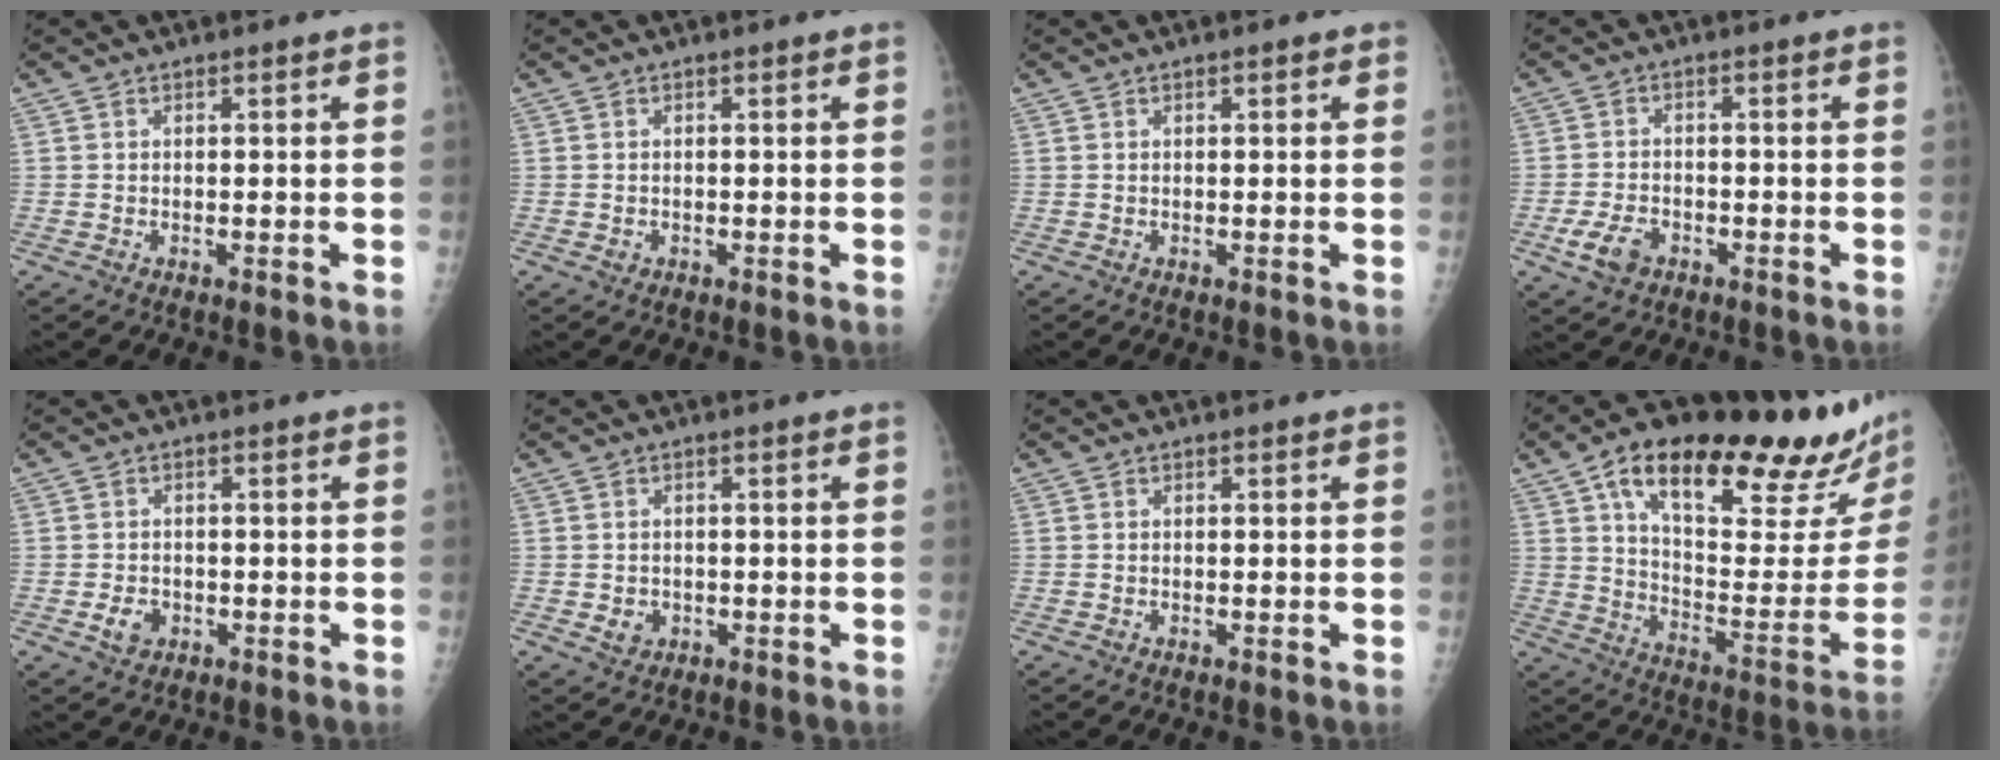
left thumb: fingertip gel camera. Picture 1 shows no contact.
{"total": 0.8, "force": [-0.3, 0.7, 0.0], "torque": [0.002, 0.001, -0.004]}
{"total": 1.1, "force": [0.5, 0.4, 0.9], "torque": [-0.011, 0.002, 0.005]}
{"total": 5.0, "force": [-2.6, 3.3, 2.7], "torque": [-0.051, 0.007, -0.045]}
{"total": 3.1, "force": [-1.1, 2.5, 1.5], "torque": [-0.019, 0.001, -0.015]}
{"total": 2.5, "force": [-0.6, 2.3, 0.9], "torque": [-0.004, 0.001, -0.002]}
{"total": 0.0}
{"total": 32.6, "force": [20.6, 9.9, 23.2], "torque": [-0.313, -0.047, 0.312]}